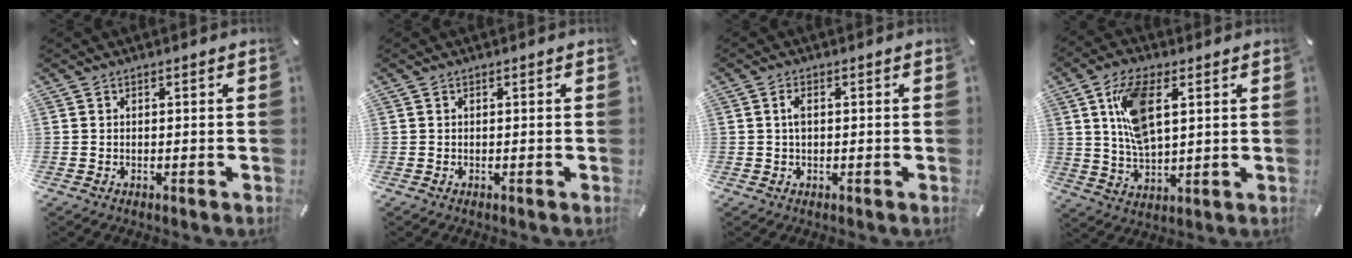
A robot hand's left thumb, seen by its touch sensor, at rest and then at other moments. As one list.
[{"total": 0.0}, {"total": 2.1, "force": [0.2, 1.0, 1.9], "torque": [-0.038, 0.004, 0.001]}, {"total": 12.0, "force": [4.1, 5.9, 9.7], "torque": [-0.201, -0.005, 0.067]}]